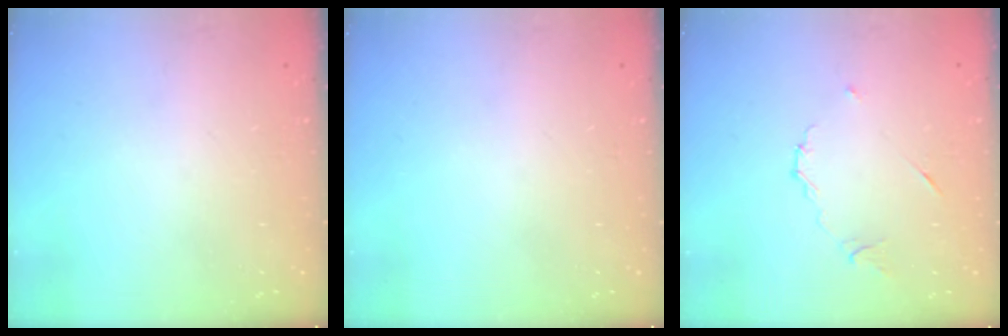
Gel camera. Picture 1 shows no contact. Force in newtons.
{"total": 0.0}
{"total": 6.5, "press": 6.4, "slide": 0.6}